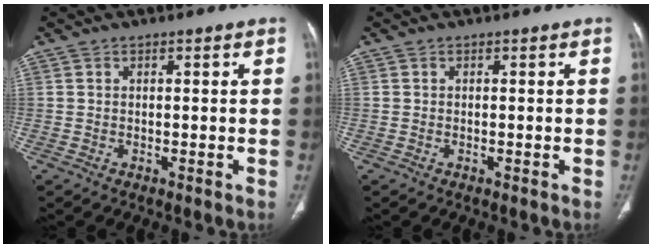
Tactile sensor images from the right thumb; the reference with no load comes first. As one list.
[{"total": 0.0}]